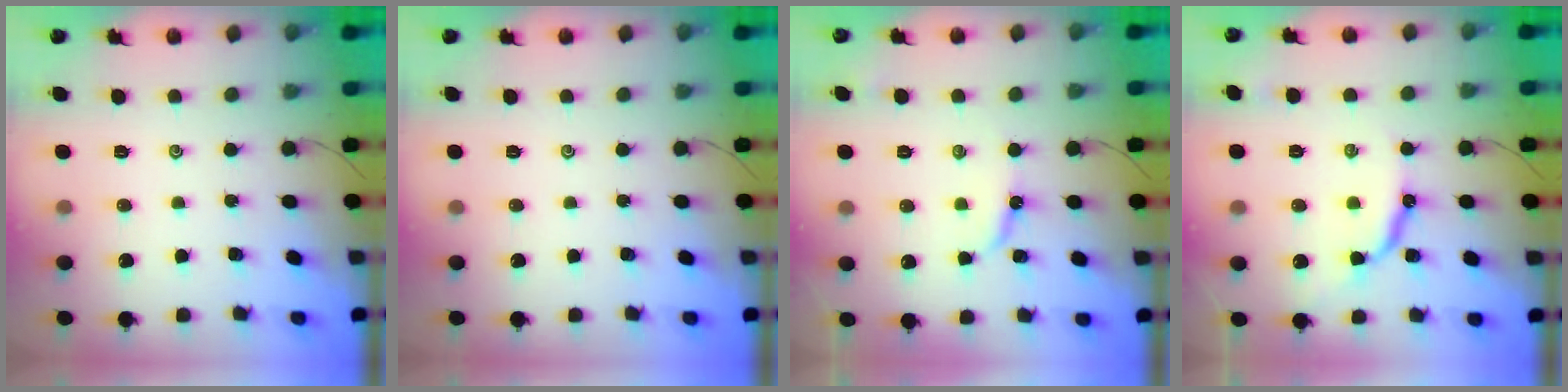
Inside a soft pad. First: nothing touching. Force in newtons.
{"total": 0.0}
{"total": 5.2, "press": 5.1, "slide": 0.6}
{"total": 10.0, "press": 10.0, "slide": 0.8}